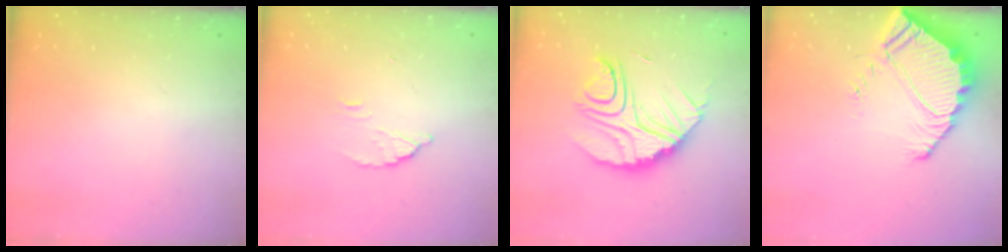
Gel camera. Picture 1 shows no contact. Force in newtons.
{"total": 2.7, "press": 2.7, "slide": 0.1}
{"total": 13.0, "press": 12.9, "slide": 0.9}
{"total": 7.2, "press": 7.2, "slide": 0.6}